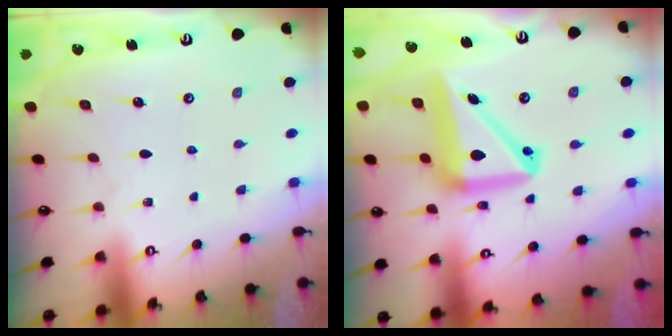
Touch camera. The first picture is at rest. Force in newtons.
{"total": 15.4, "press": 15.3, "slide": 2.3}